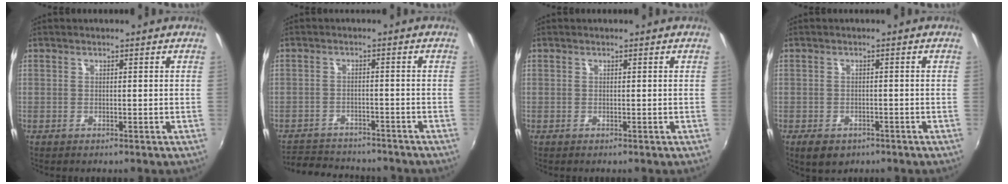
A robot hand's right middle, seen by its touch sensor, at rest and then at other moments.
{"total": 10.4, "force": [-9.4, 3.2, 2.9], "torque": [-0.083, -0.002, -0.142]}
{"total": 0.0}
{"total": 4.4, "force": [-2.7, 2.8, 2.2], "torque": [-0.050, -0.012, -0.039]}